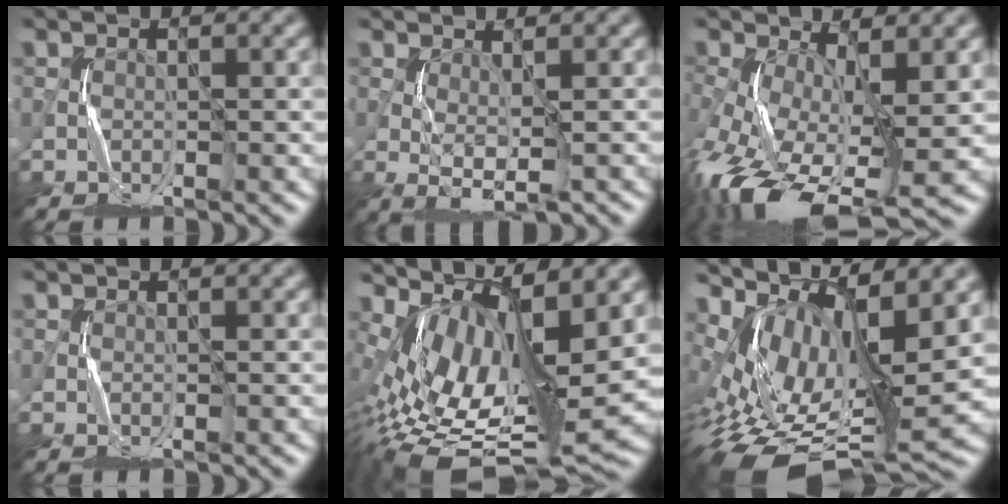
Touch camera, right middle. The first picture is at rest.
{"total": 2.9, "force": [0.4, 0.7, 2.8], "torque": [-0.053, -0.007, 0.012]}
{"total": 13.6, "force": [-4.9, 6.0, 11.2], "torque": [-0.250, -0.047, -0.076]}
{"total": 0.0}
{"total": 13.1, "force": [1.5, 5.5, 11.9], "torque": [-0.217, -0.006, 0.052]}
{"total": 12.2, "force": [0.6, 4.9, 11.2], "torque": [-0.211, -0.008, 0.038]}